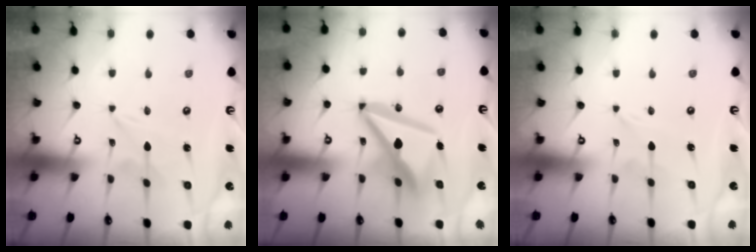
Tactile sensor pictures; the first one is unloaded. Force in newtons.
{"total": 14.4, "press": 14.3, "slide": 1.8}
{"total": 0.0}